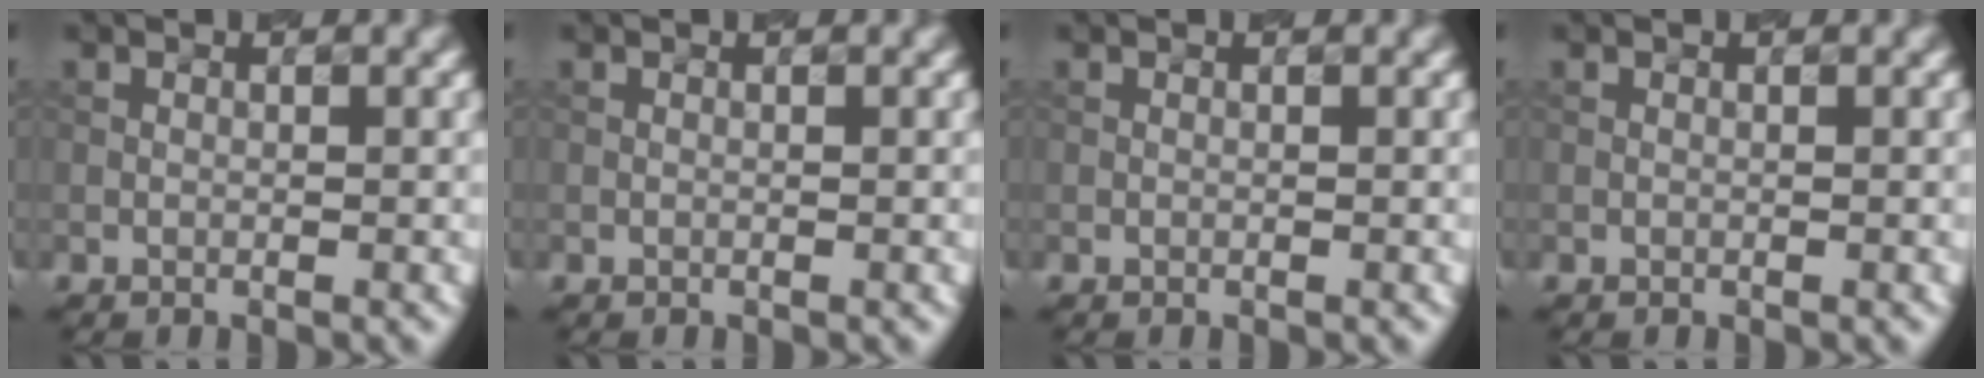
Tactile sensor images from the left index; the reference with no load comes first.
{"total": 0.0}
{"total": 0.0}
{"total": 0.0}